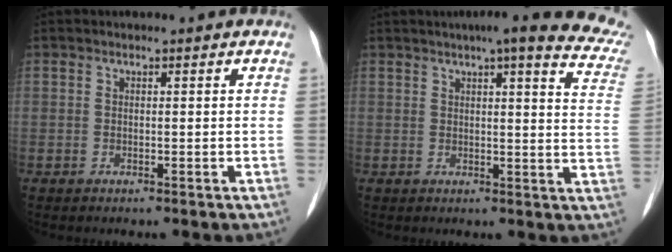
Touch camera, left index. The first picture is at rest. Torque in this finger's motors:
{"motor_torque": [-0.25, -0.48, -0.26, -0.02]}